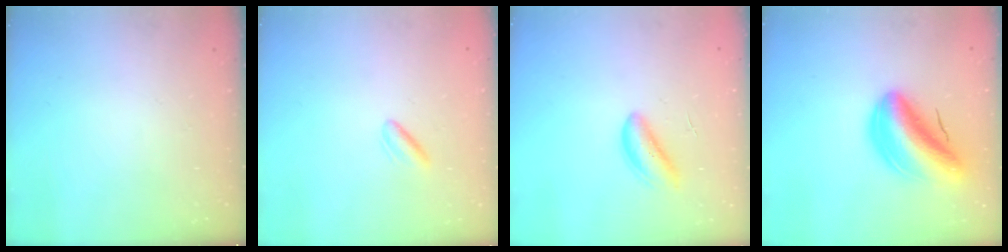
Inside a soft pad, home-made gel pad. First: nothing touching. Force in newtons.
{"total": 2.9, "press": 2.6, "slide": 1.3}
{"total": 3.1, "press": 3.0, "slide": 0.5}
{"total": 13.6, "press": 13.0, "slide": 4.0}